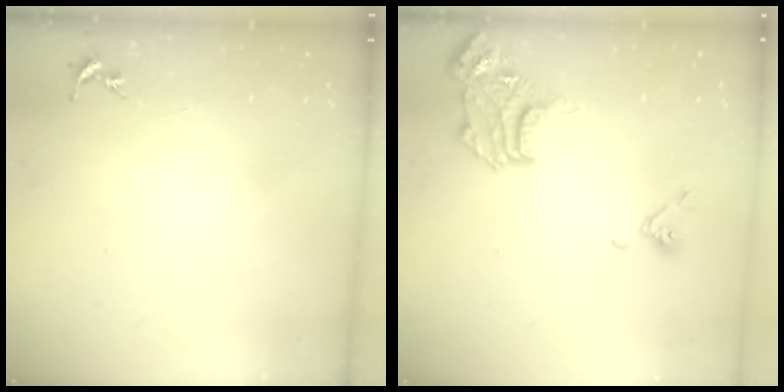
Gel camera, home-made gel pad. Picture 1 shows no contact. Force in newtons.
{"total": 14.9, "press": 14.8, "slide": 1.2}